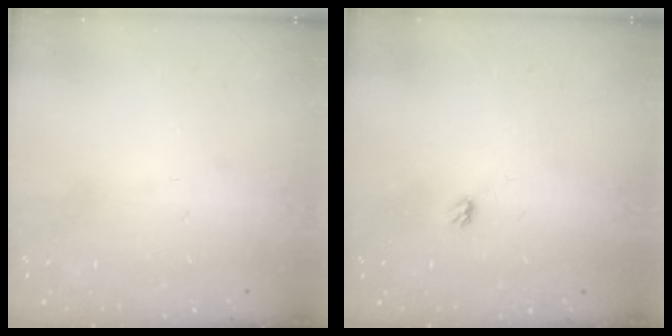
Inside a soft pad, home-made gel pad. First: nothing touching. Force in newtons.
{"total": 2.9, "press": 2.9, "slide": 0.5}